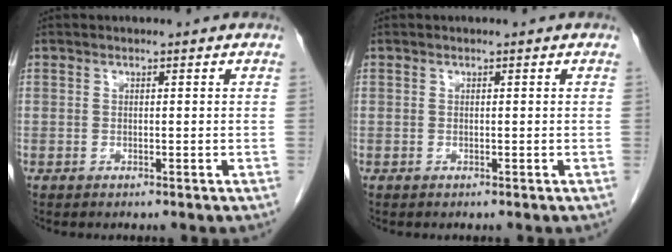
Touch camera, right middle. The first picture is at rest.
{"total": 0.0}